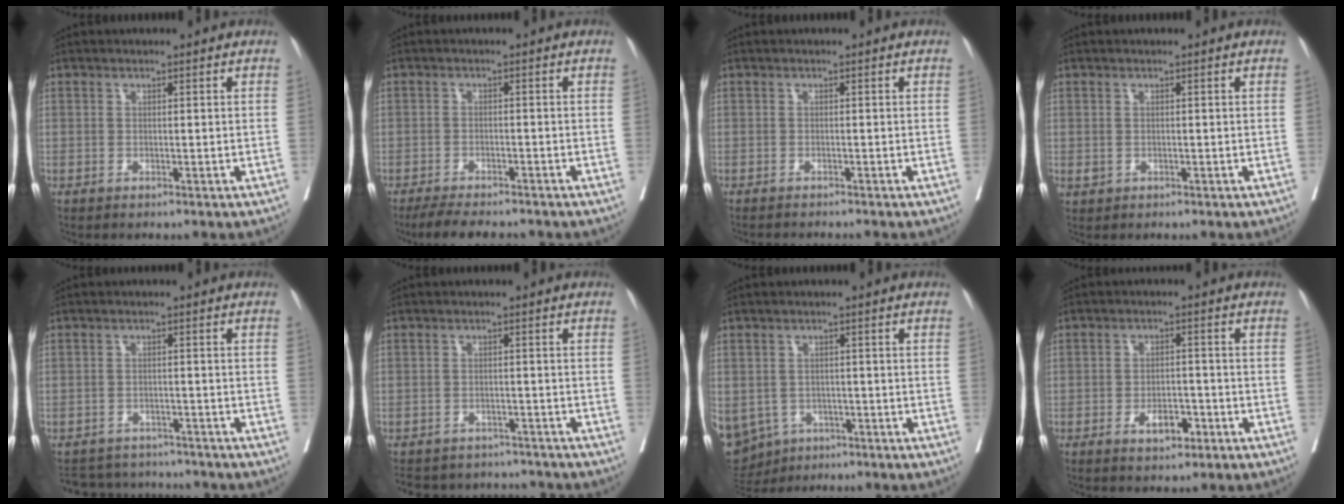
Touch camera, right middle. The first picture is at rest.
{"total": 8.7, "force": [-7.7, 1.6, 3.8], "torque": [-0.052, -0.010, -0.115]}
{"total": 5.9, "force": [-5.4, 0.2, 2.3], "torque": [-0.018, -0.011, -0.074]}
{"total": 0.9, "force": [-0.2, 0.8, 0.3], "torque": [-0.006, 0.001, 0.002]}
{"total": 9.5, "force": [-9.1, 2.2, 1.4], "torque": [-0.027, 0.011, -0.124]}
{"total": 12.2, "force": [-11.3, 3.9, 2.4], "torque": [-0.054, 0.014, -0.142]}
{"total": 19.2, "force": [-8.6, 15.5, 7.4], "torque": [-0.264, -0.013, -0.117]}
{"total": 4.1, "force": [-2.2, 1.9, 3.0], "torque": [-0.046, 0.005, -0.031]}